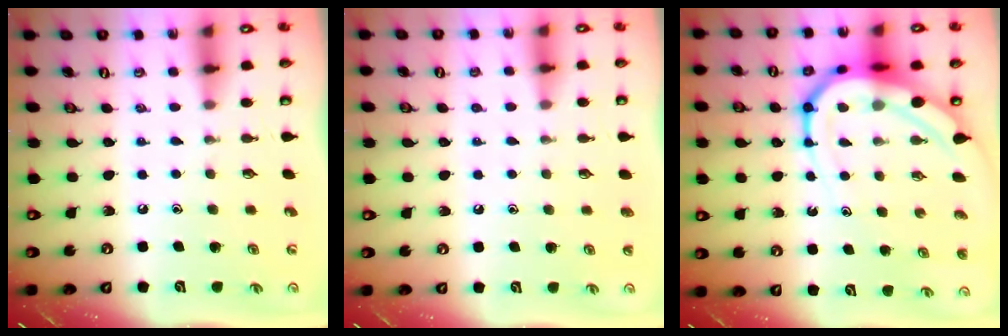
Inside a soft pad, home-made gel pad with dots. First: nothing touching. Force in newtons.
{"total": 1.1, "press": 1.1, "slide": 0.3}
{"total": 13.6, "press": 13.5, "slide": 1.5}